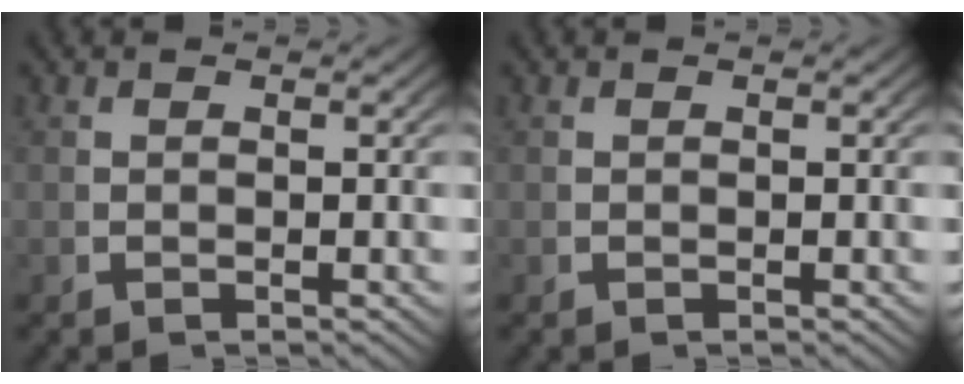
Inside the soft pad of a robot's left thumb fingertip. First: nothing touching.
{"total": 0.0}